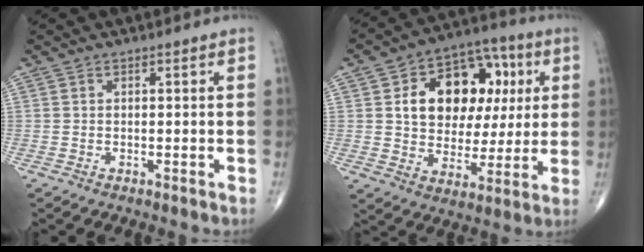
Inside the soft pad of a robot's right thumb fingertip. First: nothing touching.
{"total": 18.8, "force": [4.3, 13.1, 12.8], "torque": [-0.143, 0.017, 0.068]}